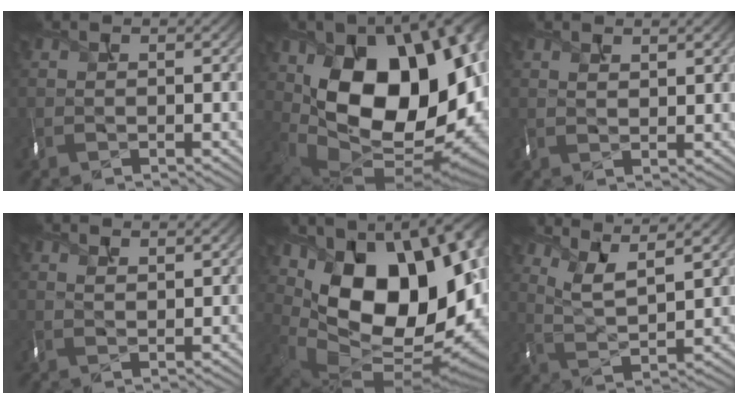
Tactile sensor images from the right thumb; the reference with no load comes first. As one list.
[{"total": 20.3, "force": [3.4, 12.8, 15.4], "torque": [-0.271, -0.042, 0.097]}, {"total": 1.5, "force": [1.3, 0.4, 0.7], "torque": [-0.007, -0.011, 0.030]}, {"total": 1.9, "force": [1.7, 0.5, 0.9], "torque": [-0.007, -0.011, 0.034]}, {"total": 19.6, "force": [5.1, 11.7, 14.9], "torque": [-0.255, -0.025, 0.121]}, {"total": 8.8, "force": [6.7, 2.3, 5.2], "torque": [-0.115, -0.006, 0.114]}]